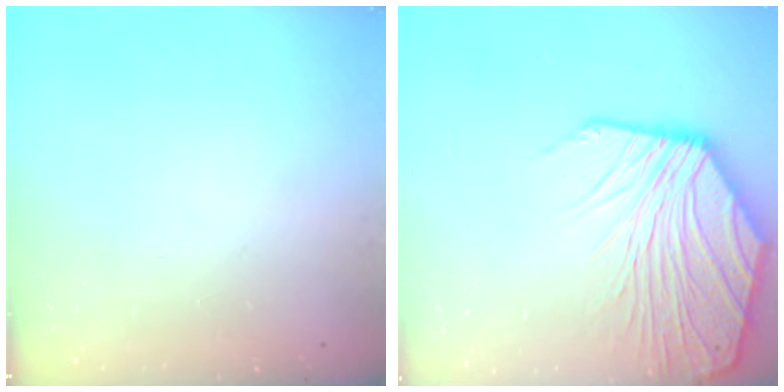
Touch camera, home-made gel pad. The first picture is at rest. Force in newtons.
{"total": 10.9, "press": 10.6, "slide": 2.2}